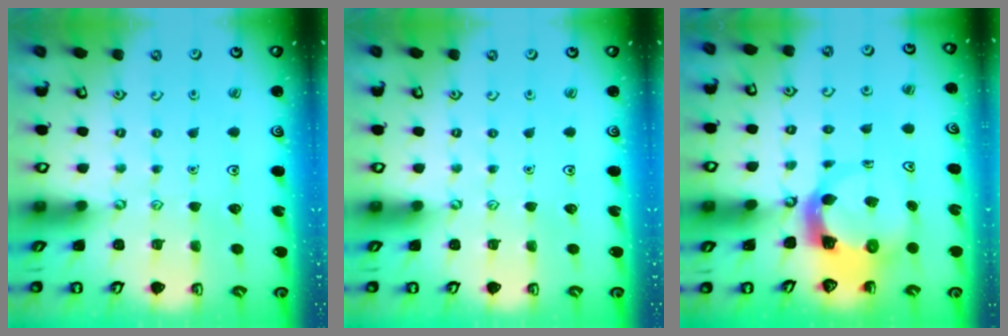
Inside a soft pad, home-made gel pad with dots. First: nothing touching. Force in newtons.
{"total": 0.0}
{"total": 4.6, "press": 4.6, "slide": 0.5}